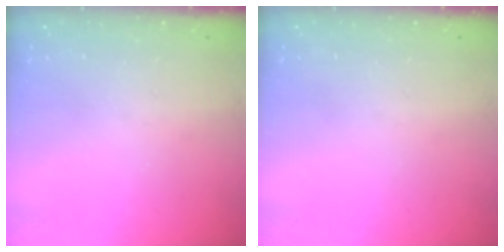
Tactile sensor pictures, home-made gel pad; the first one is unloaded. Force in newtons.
{"total": 0.0}